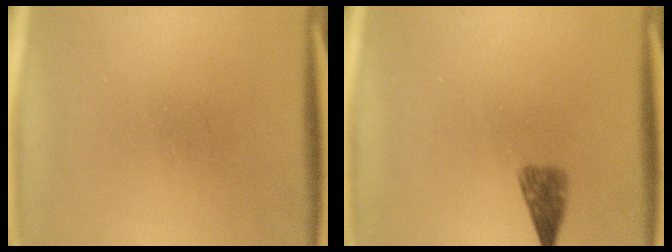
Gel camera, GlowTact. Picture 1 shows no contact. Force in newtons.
{"total": 2.5}